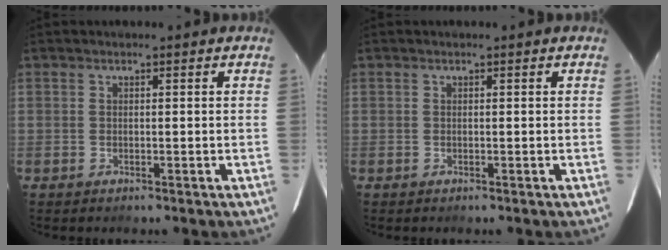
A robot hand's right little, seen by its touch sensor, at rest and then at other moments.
{"total": 0.0}